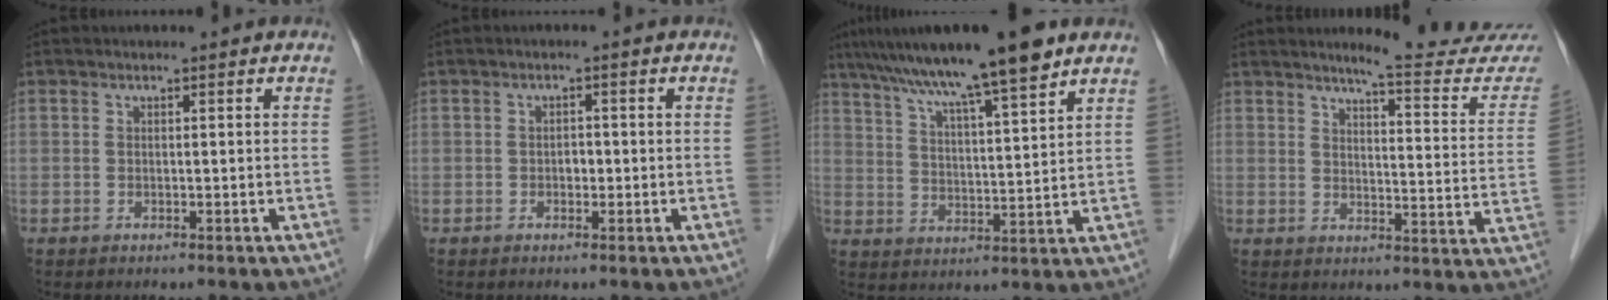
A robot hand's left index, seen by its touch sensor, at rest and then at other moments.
{"total": 1.3, "force": [-0.3, 0.9, 0.9], "torque": [-0.011, 0.004, -0.005]}
{"total": 14.6, "force": [10.9, 0.0, 9.7], "torque": [-0.162, 0.024, 0.177]}
{"total": 15.9, "force": [15.1, 0.0, 4.9], "torque": [-0.057, -0.091, 0.168]}